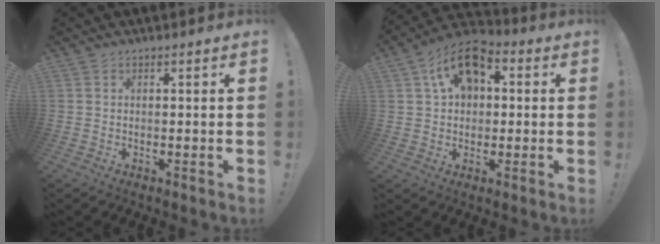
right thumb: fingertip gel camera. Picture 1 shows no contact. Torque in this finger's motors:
{"motor_torque": [-0.19, 0.98, 1.19, -0.17, 0.06]}